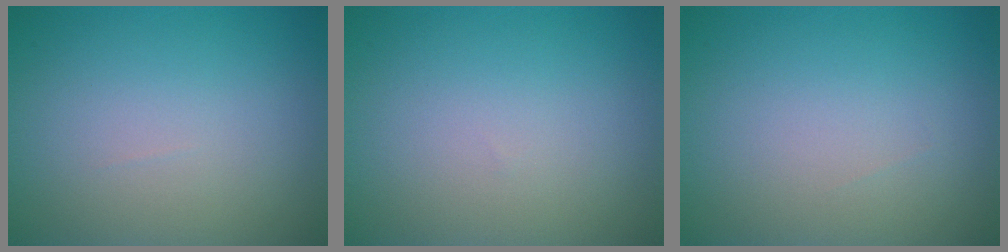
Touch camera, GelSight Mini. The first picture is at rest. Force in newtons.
{"total": 0.0}
{"total": 0.0}